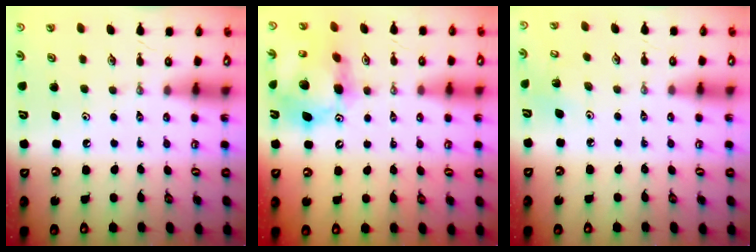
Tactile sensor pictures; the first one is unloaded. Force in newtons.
{"total": 15.2, "press": 15.1, "slide": 1.5}
{"total": 4.5, "press": 4.3, "slide": 1.2}